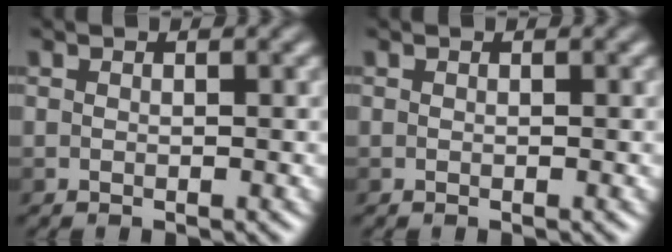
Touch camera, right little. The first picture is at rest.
{"total": 0.0}